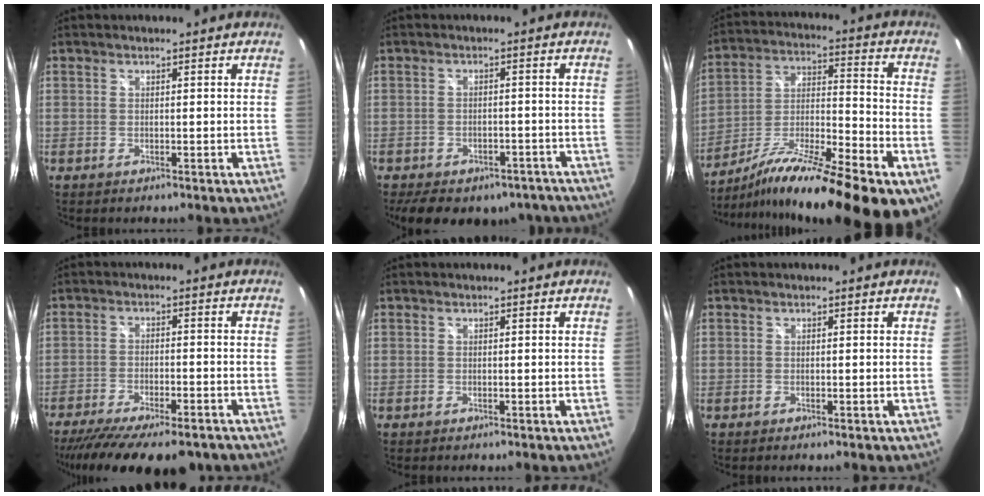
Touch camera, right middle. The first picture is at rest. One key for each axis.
{"total": 14.8, "fx": -10.9, "fy": 7.5, "fz": 6.6, "tx": -0.137, "ty": -0.005, "tz": -0.130}
{"total": 24.8, "fx": -15.9, "fy": 4.5, "fz": 18.5, "tx": -0.276, "ty": -0.027, "tz": -0.253}
{"total": 18.1, "fx": -14.2, "fy": 5.1, "fz": 10.0, "tx": -0.197, "ty": -0.045, "tz": -0.206}
{"total": 0.0}
{"total": 0.0}